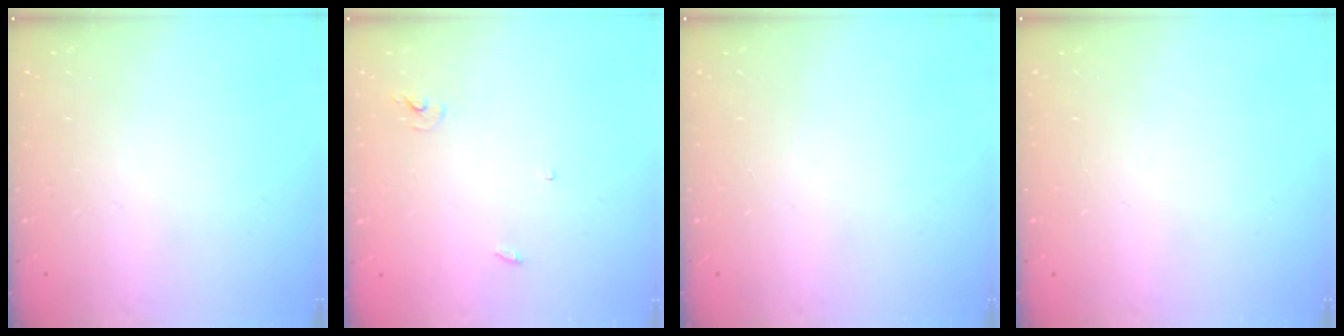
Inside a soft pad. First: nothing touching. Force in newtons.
{"total": 2.4, "press": 2.4, "slide": 0.1}
{"total": 0.0}
{"total": 0.0}